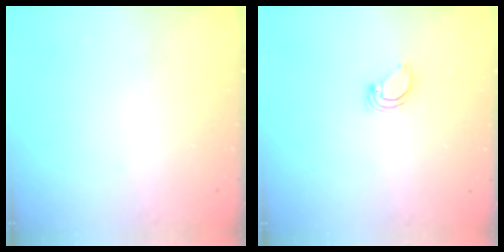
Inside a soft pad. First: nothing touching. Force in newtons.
{"total": 2.0, "press": 2.0, "slide": 0.1}